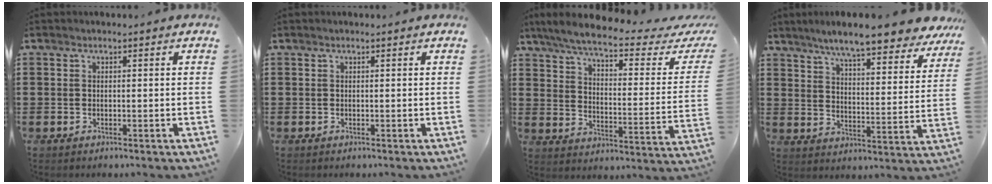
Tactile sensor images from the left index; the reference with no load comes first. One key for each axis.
{"total": 0.0}
{"total": 6.3, "fx": 5.0, "fy": 0.2, "fz": 3.7, "tx": -0.096, "ty": -0.031, "tz": 0.083}
{"total": 8.2, "fx": 7.3, "fy": 0.1, "fz": 3.7, "tx": -0.094, "ty": -0.043, "tz": 0.123}